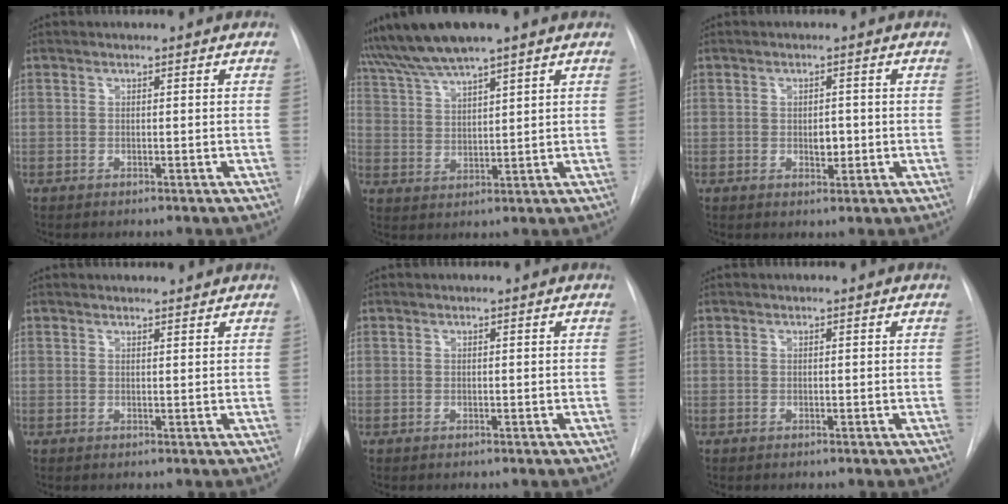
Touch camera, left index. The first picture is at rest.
{"total": 8.9, "force": [7.4, -0.1, 4.9], "torque": [-0.104, 0.025, 0.140]}
{"total": 2.2, "force": [-0.3, 1.2, 1.8], "torque": [-0.025, -0.002, -0.001]}
{"total": 3.0, "force": [3.0, 0.4, 0.4], "torque": [-0.009, 0.007, 0.036]}
{"total": 0.0}
{"total": 0.0}